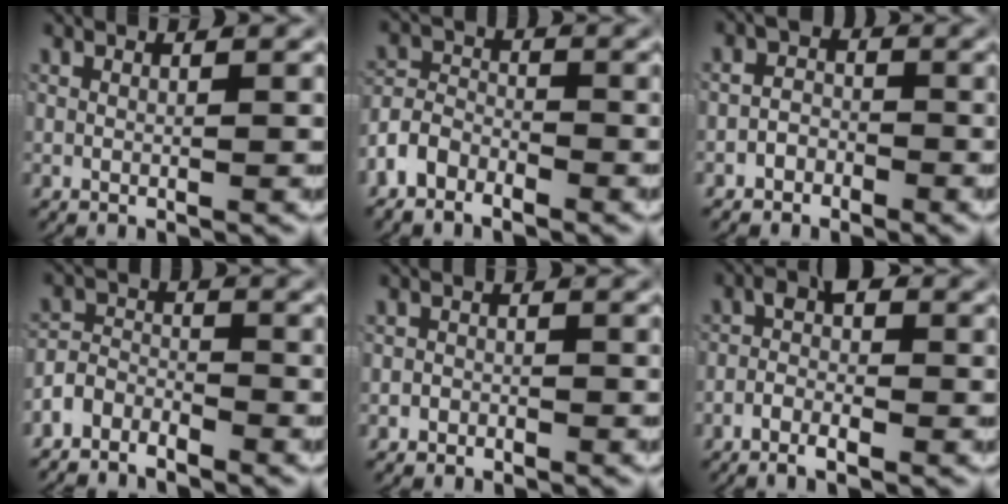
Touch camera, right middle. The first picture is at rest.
{"total": 4.7, "force": [-2.5, 3.6, 1.8], "torque": [-0.035, -0.010, -0.049]}
{"total": 2.4, "force": [-1.9, 1.5, 0.3], "torque": [0.005, -0.007, -0.035]}
{"total": 4.4, "force": [-3.2, 2.8, 1.1], "torque": [-0.015, -0.013, -0.064]}
{"total": 1.3, "force": [-1.1, 0.7, -0.2], "torque": [0.011, -0.002, -0.021]}
{"total": 3.8, "force": [-1.3, 2.1, 2.9], "torque": [-0.042, -0.001, -0.032]}